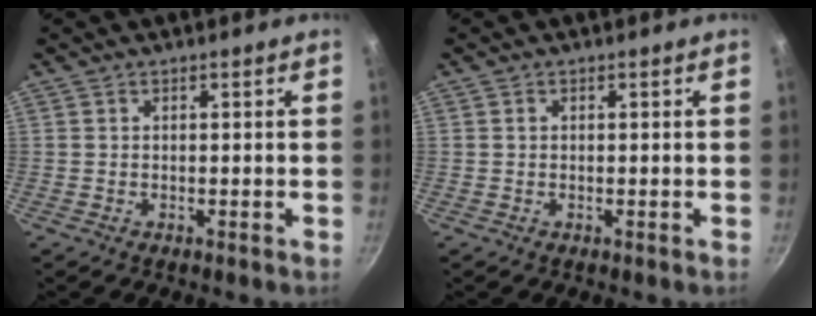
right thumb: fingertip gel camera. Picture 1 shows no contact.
{"total": 0.0}